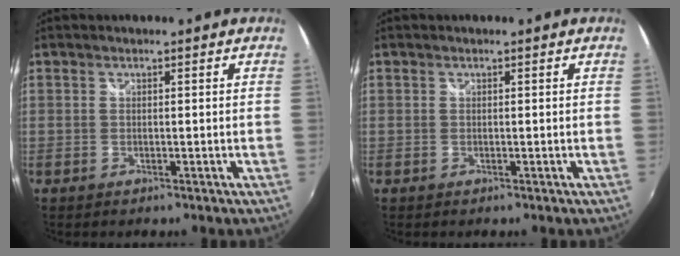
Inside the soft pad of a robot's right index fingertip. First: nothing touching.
{"total": 0.0}